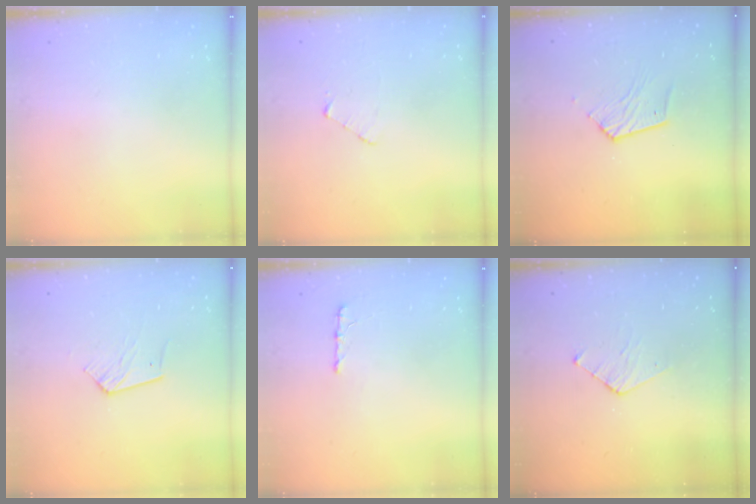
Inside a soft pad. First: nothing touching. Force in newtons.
{"total": 2.6, "press": 2.6, "slide": 0.3}
{"total": 7.0, "press": 7.0, "slide": 0.5}
{"total": 6.0, "press": 5.9, "slide": 0.4}
{"total": 5.1, "press": 5.1, "slide": 0.4}
{"total": 4.4, "press": 4.4, "slide": 0.4}